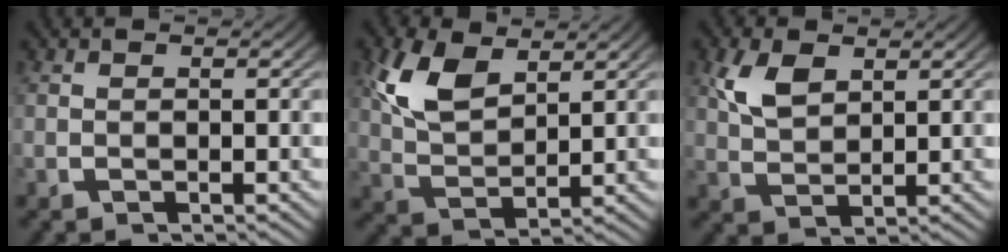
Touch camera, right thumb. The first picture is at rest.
{"total": 6.7, "force": [2.6, 4.0, 4.7], "torque": [-0.107, -0.015, 0.060]}
{"total": 3.7, "force": [1.9, 2.0, 2.5], "torque": [-0.051, -0.003, 0.045]}